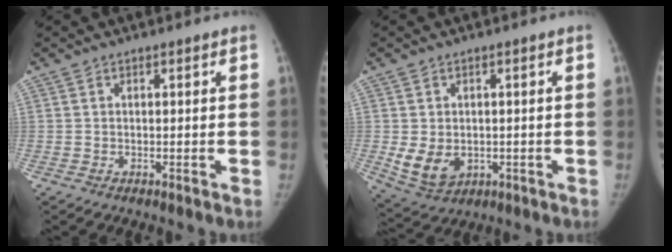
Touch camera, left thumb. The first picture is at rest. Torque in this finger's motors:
{"motor_torque": [0.12, 0.16, 0.14, -0.12, 0.02]}